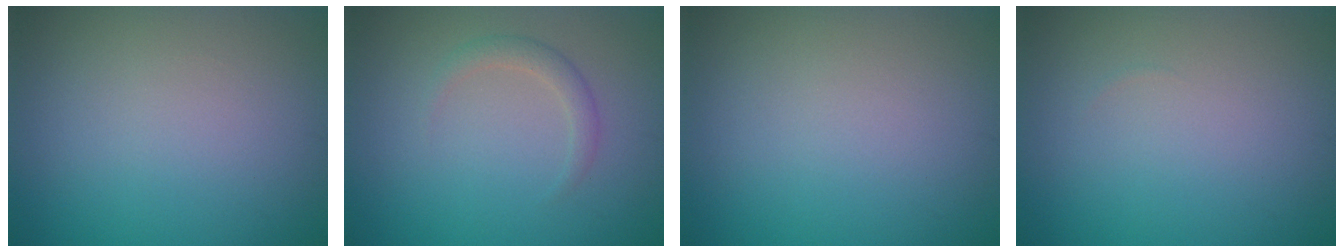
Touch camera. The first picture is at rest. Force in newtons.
{"total": 1.6, "press": 1.6, "slide": 0.1}
{"total": 0.0}
{"total": 0.0}